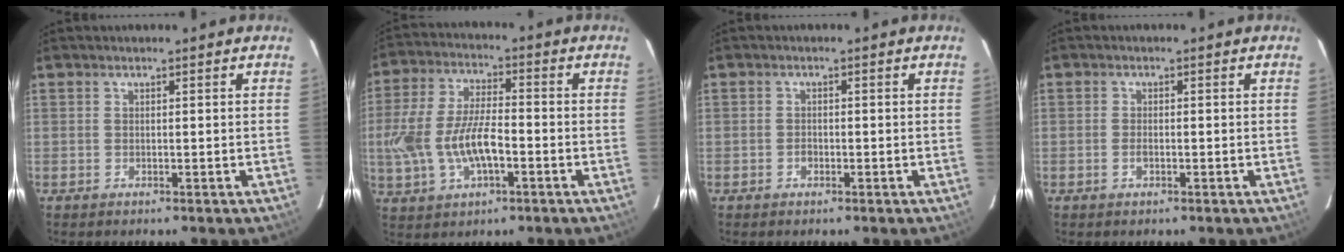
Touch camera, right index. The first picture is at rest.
{"total": 13.7, "force": [-3.2, 6.1, 11.8], "torque": [-0.253, 0.000, -0.053]}
{"total": 1.1, "force": [-0.5, 0.9, 0.5], "torque": [-0.008, 0.003, -0.008]}
{"total": 1.5, "force": [-0.6, 0.7, 1.1], "torque": [-0.024, 0.000, -0.011]}